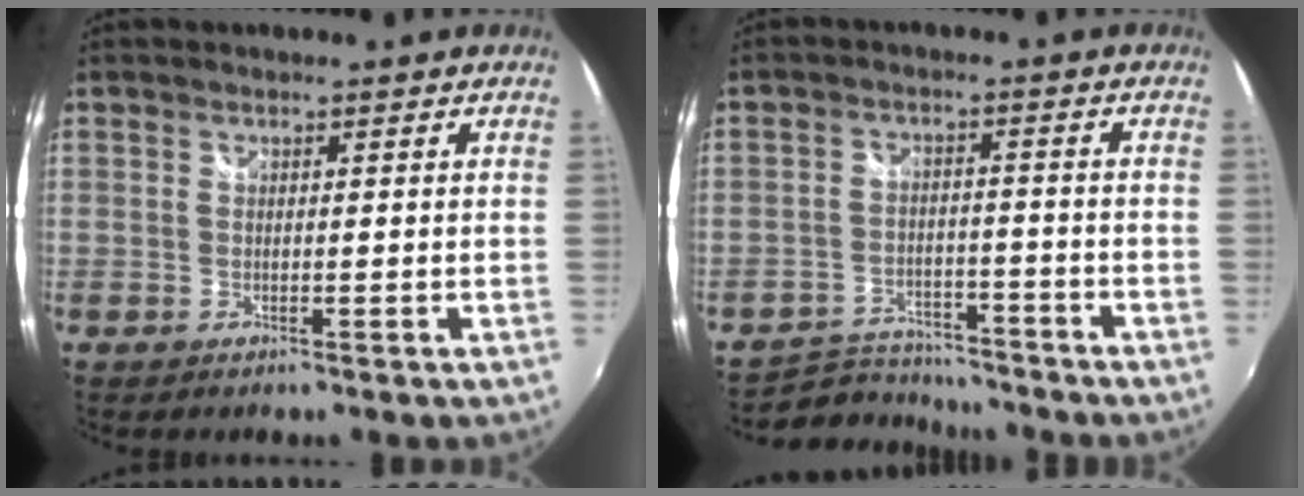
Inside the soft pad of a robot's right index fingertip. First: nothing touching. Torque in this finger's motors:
{"motor_torque": [-0.64, -0.43, -0.06, -0.04]}